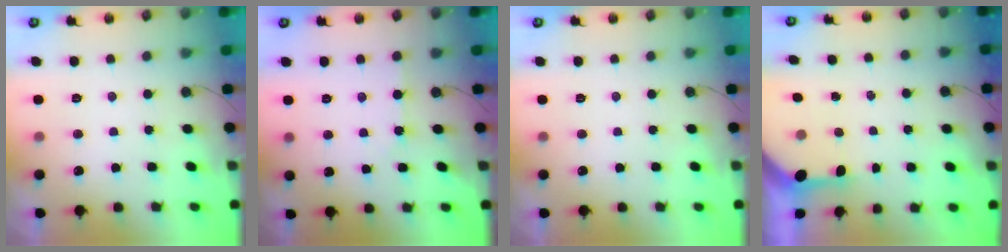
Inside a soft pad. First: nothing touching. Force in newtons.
{"total": 2.7, "press": 2.7, "slide": 0.5}
{"total": 0.5, "press": 0.4, "slide": 0.4}
{"total": 3.2, "press": 3.2, "slide": 0.2}